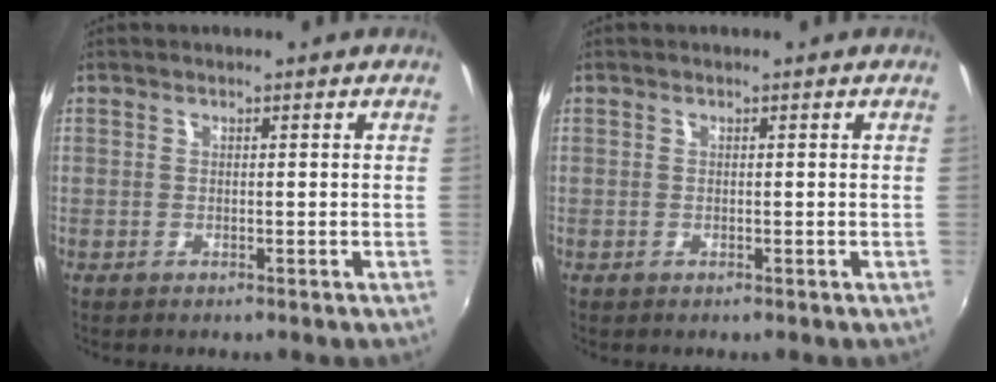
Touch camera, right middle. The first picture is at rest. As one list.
[{"total": 0.0}]